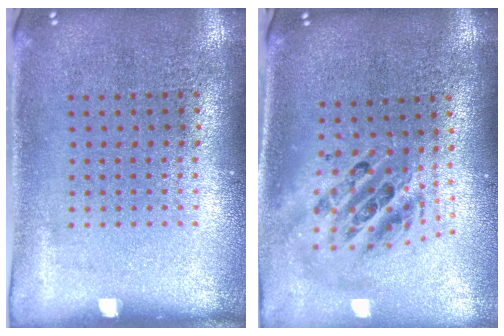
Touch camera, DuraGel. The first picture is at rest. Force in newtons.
{"total": 2.3, "press": 1.7, "slide": 1.5}